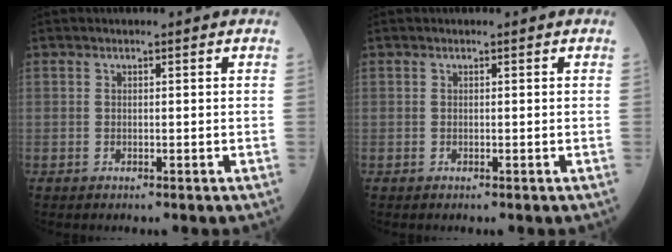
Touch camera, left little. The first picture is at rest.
{"total": 0.0}